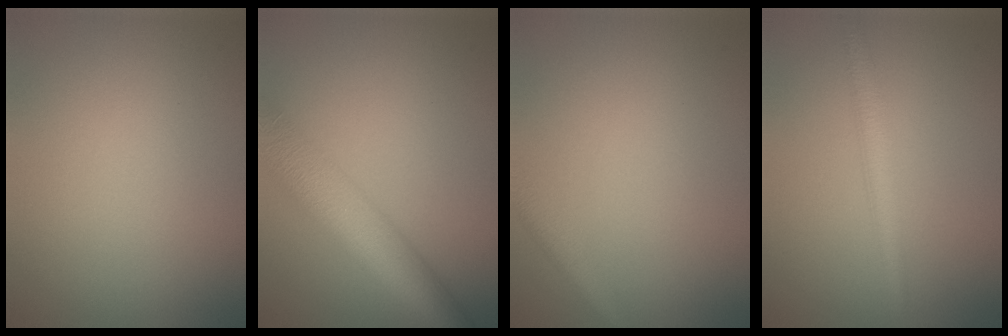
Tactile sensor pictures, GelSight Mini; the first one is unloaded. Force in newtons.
{"total": 8.4, "press": 8.4, "slide": 0.4}
{"total": 2.3, "press": 2.3, "slide": 0.1}
{"total": 2.3, "press": 2.3, "slide": 0.1}